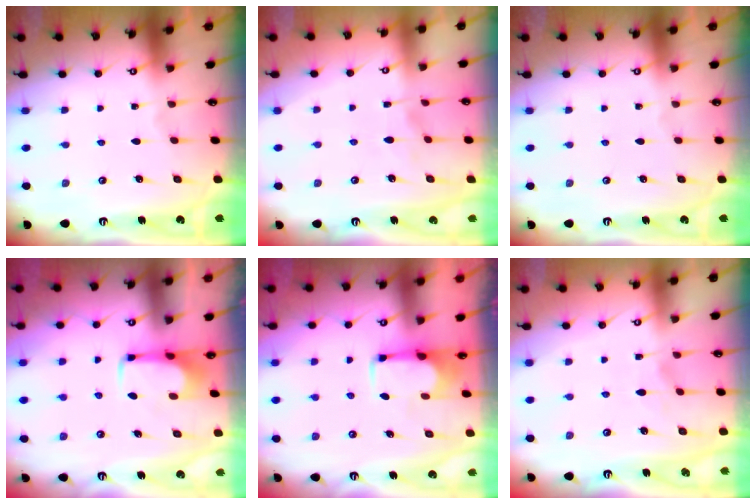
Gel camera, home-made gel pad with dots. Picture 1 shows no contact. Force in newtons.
{"total": 3.9, "press": 3.8, "slide": 0.7}
{"total": 0.0}
{"total": 1.6, "press": 1.5, "slide": 0.4}
{"total": 1.8, "press": 1.6, "slide": 0.7}
{"total": 2.9, "press": 2.7, "slide": 1.1}